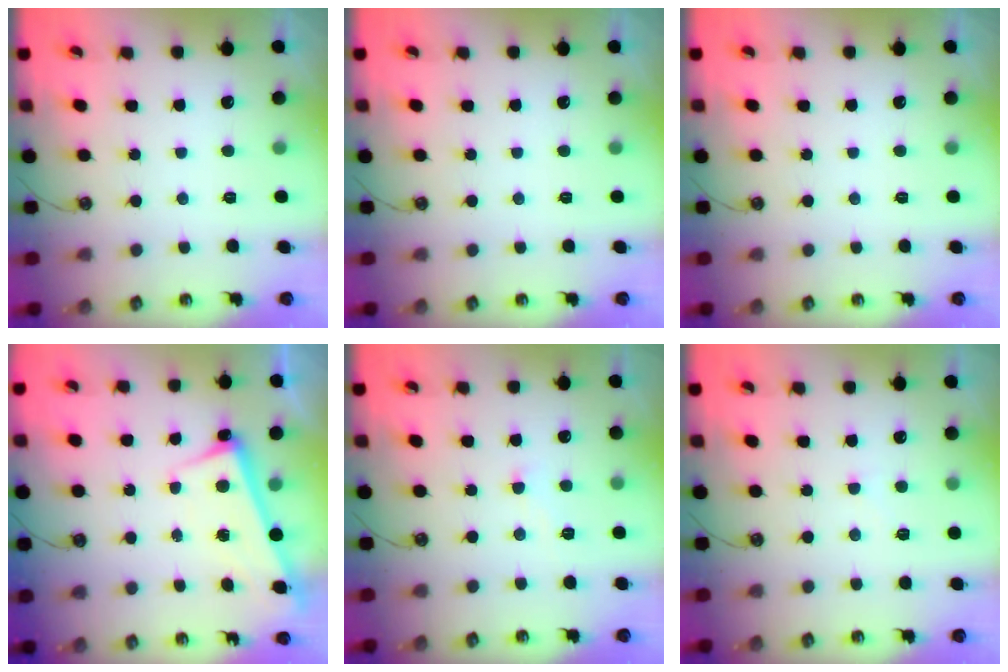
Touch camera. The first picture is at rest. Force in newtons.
{"total": 0.0}
{"total": 0.0}
{"total": 2.6, "press": 2.5, "slide": 0.7}
{"total": 2.1, "press": 2.1, "slide": 0.2}
{"total": 2.9, "press": 2.8, "slide": 0.5}